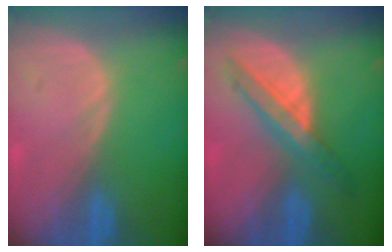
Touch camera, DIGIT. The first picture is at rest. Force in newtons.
{"total": 6.1, "press": 6.0, "slide": 0.9}